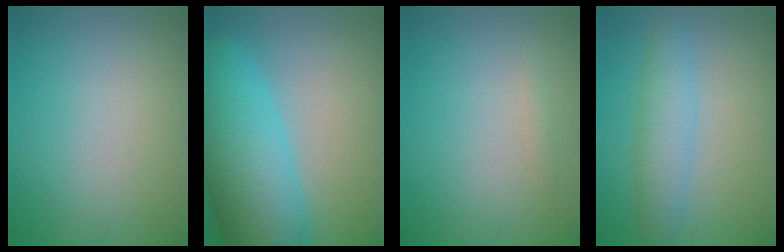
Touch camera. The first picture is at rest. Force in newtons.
{"total": 11.9, "press": 11.9, "slide": 0.6}
{"total": 0.6, "press": 0.6, "slide": 0.0}
{"total": 3.7, "press": 3.7, "slide": 0.1}